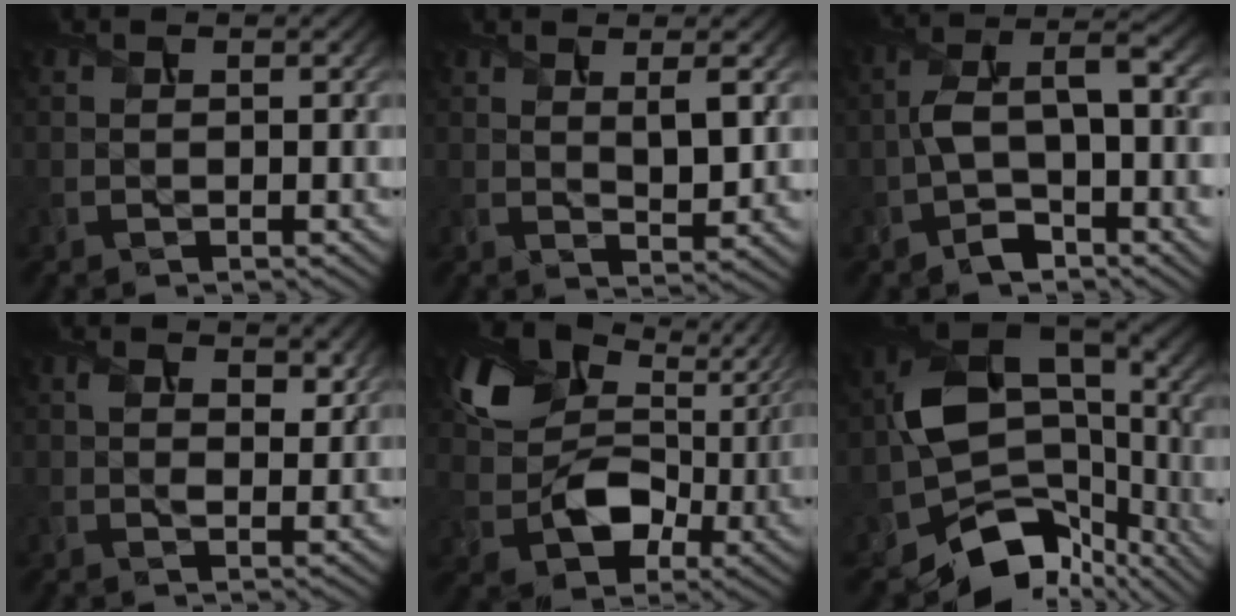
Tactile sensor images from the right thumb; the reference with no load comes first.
{"total": 4.3, "force": [1.7, 1.1, 3.7], "torque": [-0.073, -0.004, 0.033]}
{"total": 9.5, "force": [-1.9, 4.7, 8.0], "torque": [-0.154, 0.004, -0.039]}
{"total": 3.5, "force": [1.5, 2.0, 2.5], "torque": [-0.052, -0.004, 0.029]}
{"total": 12.3, "force": [2.3, 9.1, 8.0], "torque": [-0.154, -0.015, 0.046]}
{"total": 15.8, "force": [-4.4, 11.2, 10.3], "torque": [-0.182, -0.045, -0.056]}